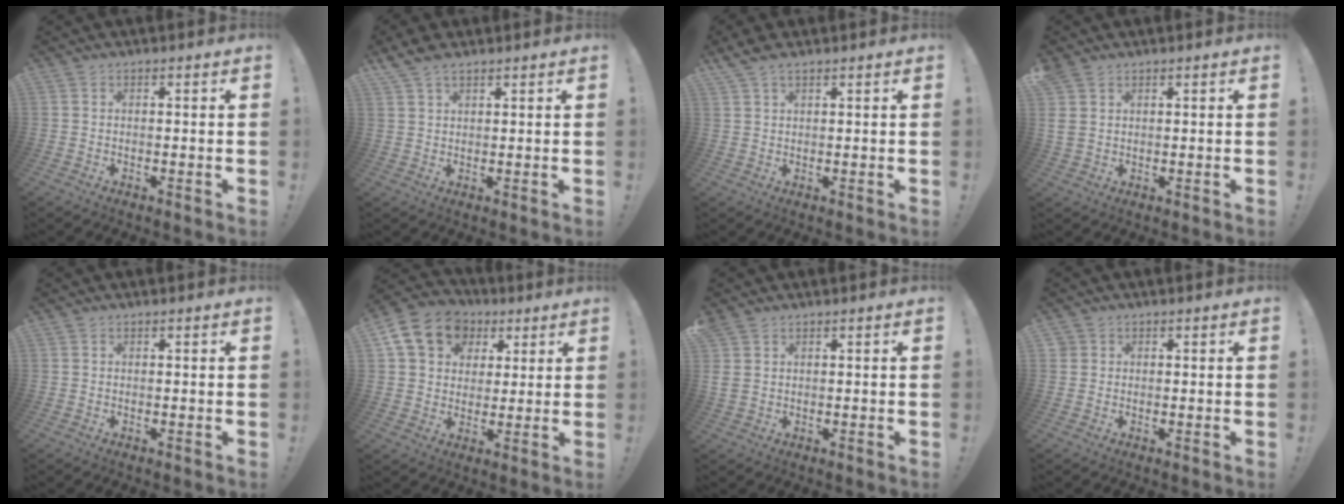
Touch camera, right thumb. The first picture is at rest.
{"total": 4.4, "force": [3.3, 1.8, 2.3], "torque": [-0.033, -0.016, 0.063]}
{"total": 3.5, "force": [2.6, 1.2, 1.9], "torque": [-0.033, -0.009, 0.049]}
{"total": 3.7, "force": [2.1, 2.5, 1.7], "torque": [-0.026, -0.004, 0.044]}
{"total": 0.6, "force": [0.3, 0.5, 0.0], "torque": [0.001, 0.001, 0.005]}
{"total": 14.9, "force": [6.2, 11.8, 6.7], "torque": [-0.093, -0.021, 0.120]}
{"total": 2.9, "force": [1.8, 1.8, 1.3], "torque": [-0.017, -0.004, 0.036]}
{"total": 1.8, "force": [0.9, 1.5, 0.4], "torque": [0.000, -0.004, 0.017]}